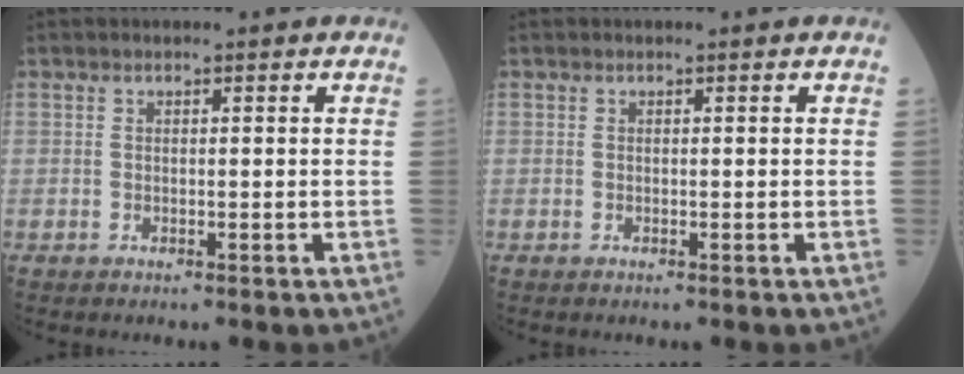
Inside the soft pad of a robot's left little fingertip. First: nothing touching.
{"total": 0.0}